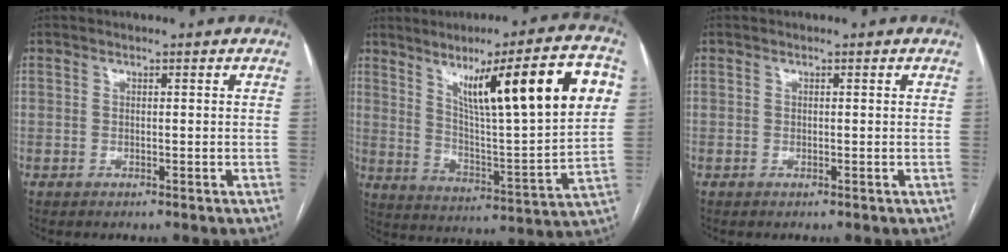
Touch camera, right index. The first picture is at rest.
{"total": 21.7, "force": [8.8, 1.4, 19.8], "torque": [-0.289, 0.014, 0.134]}
{"total": 0.0}